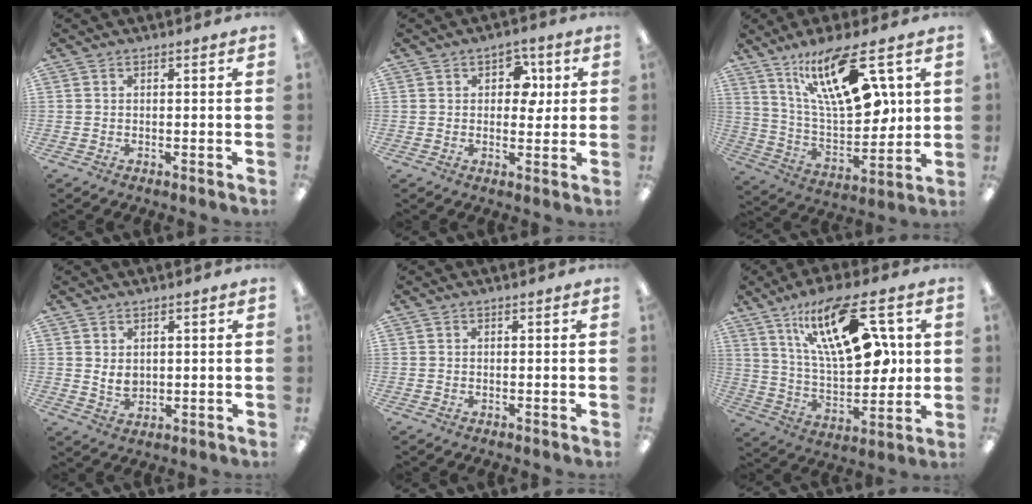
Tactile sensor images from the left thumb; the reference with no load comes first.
{"total": 6.5, "force": [2.1, 4.3, 4.4], "torque": [-0.044, -0.006, 0.029]}
{"total": 21.5, "force": [11.4, 7.8, 16.5], "torque": [-0.294, -0.044, 0.182]}
{"total": 3.6, "force": [1.4, 2.7, 2.0], "torque": [-0.033, -0.005, 0.025]}
{"total": 0.0}
{"total": 23.7, "force": [10.5, 10.2, 18.6], "torque": [-0.306, -0.036, 0.166]}